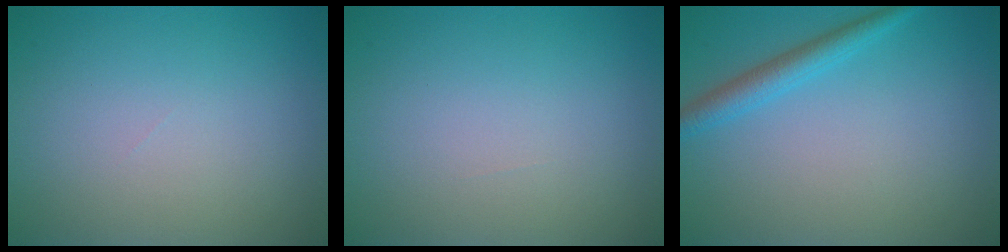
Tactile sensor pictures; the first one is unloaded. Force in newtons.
{"total": 0.0}
{"total": 2.5, "press": 2.5, "slide": 0.1}